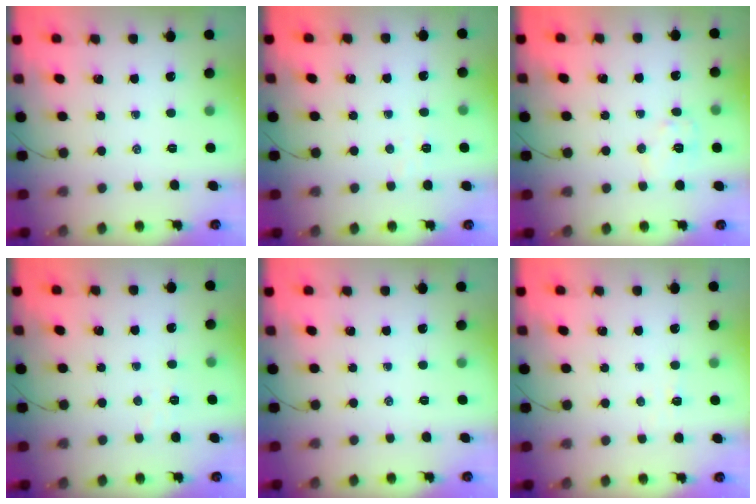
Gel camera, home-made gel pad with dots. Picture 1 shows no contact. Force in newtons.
{"total": 2.4, "press": 2.3, "slide": 0.6}
{"total": 6.2, "press": 6.2, "slide": 0.6}
{"total": 2.4, "press": 2.3, "slide": 0.6}
{"total": 0.0}
{"total": 2.6, "press": 2.5, "slide": 0.8}